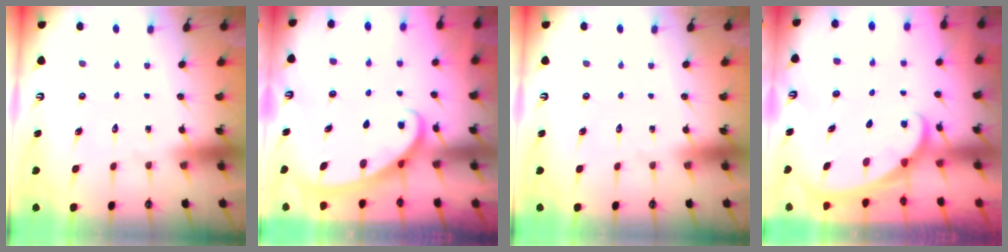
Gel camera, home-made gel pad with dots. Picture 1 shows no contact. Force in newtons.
{"total": 2.4, "press": 2.4, "slide": 0.4}
{"total": 0.0}
{"total": 1.7, "press": 1.7, "slide": 0.1}